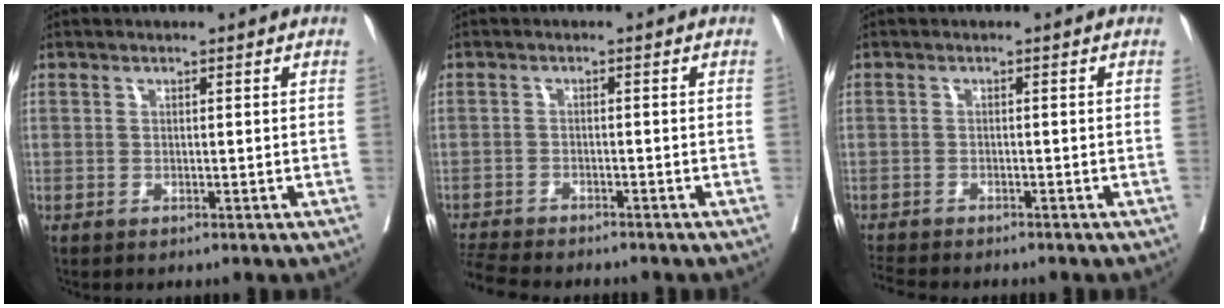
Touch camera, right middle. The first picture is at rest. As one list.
[{"total": 7.9, "force": [-7.4, 0.9, 2.8], "torque": [-0.044, -0.014, -0.121]}, {"total": 5.2, "force": [-4.8, 0.6, 1.8], "torque": [-0.026, -0.012, -0.079]}]